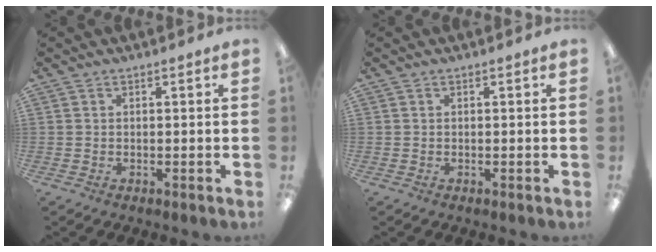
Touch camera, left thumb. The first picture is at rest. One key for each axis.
{"total": 0.0}